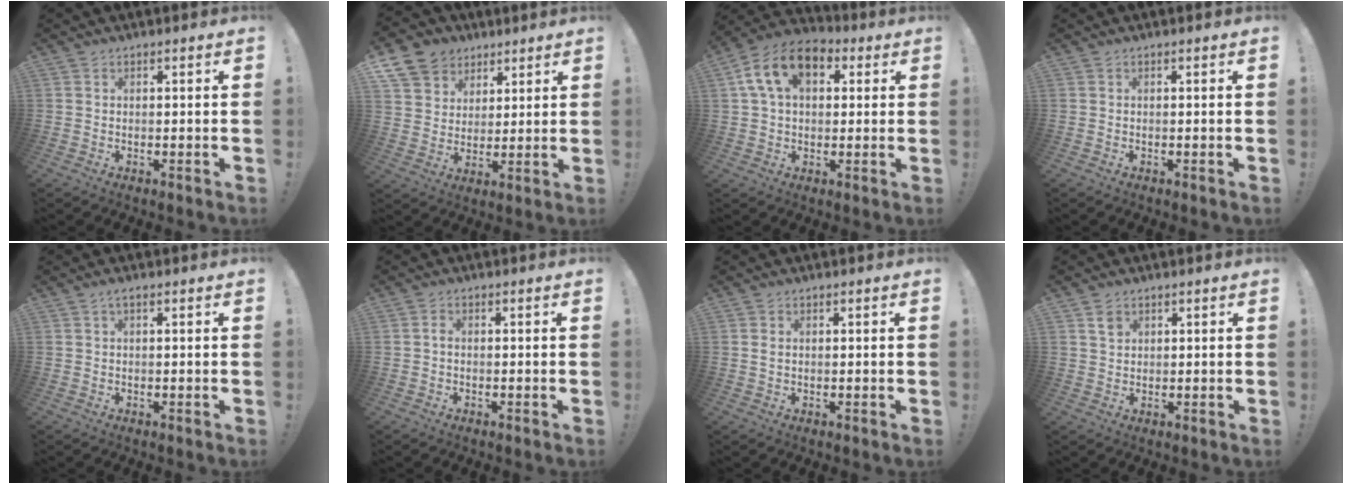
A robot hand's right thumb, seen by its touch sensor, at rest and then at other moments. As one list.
[{"total": 11.0, "force": [6.0, 8.8, 2.8], "torque": [-0.039, -0.040, 0.122]}, {"total": 14.5, "force": [5.0, 9.2, 10.0], "torque": [-0.174, -0.001, 0.091]}, {"total": 0.0}, {"total": 1.1, "force": [0.2, 0.1, 1.1], "torque": [-0.016, -0.001, 0.002]}, {"total": 1.1, "force": [-0.5, 0.7, 0.6], "torque": [-0.018, 0.007, -0.009]}, {"total": 1.3, "force": [0.3, 0.8, 0.9], "torque": [-0.016, 0.003, 0.004]}, {"total": 3.4, "force": [1.8, 2.7, 0.7], "torque": [0.005, -0.011, 0.030]}]